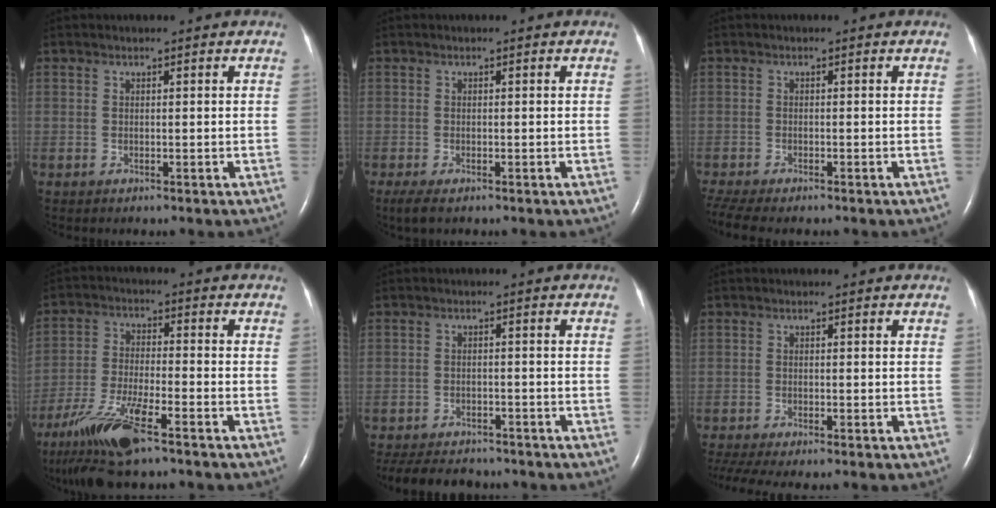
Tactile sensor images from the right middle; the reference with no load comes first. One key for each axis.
{"total": 2.4, "fx": -1.6, "fy": 0.6, "fz": 1.7, "tx": -0.036, "ty": -0.009, "tz": -0.025}
{"total": 7.1, "fx": -5.8, "fy": 1.7, "fz": 3.7, "tx": -0.075, "ty": -0.007, "tz": -0.095}
{"total": 12.3, "fx": -8.2, "fy": 1.8, "fz": 9.1, "tx": -0.183, "ty": -0.029, "tz": -0.146}
{"total": 11.3, "fx": -9.9, "fy": 3.6, "fz": 3.9, "tx": -0.083, "ty": -0.008, "tz": -0.136}
{"total": 6.8, "fx": -5.7, "fy": 0.7, "fz": 3.7, "tx": -0.065, "ty": -0.009, "tz": -0.093}